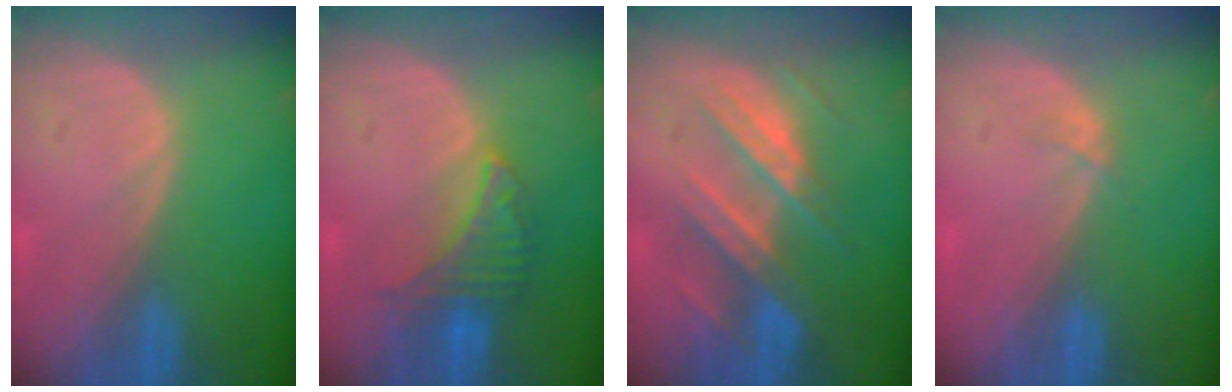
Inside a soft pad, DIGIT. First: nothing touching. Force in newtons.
{"total": 5.5, "press": 5.5, "slide": 0.4}
{"total": 9.1, "press": 7.9, "slide": 4.4}
{"total": 1.2, "press": 0.9, "slide": 0.7}